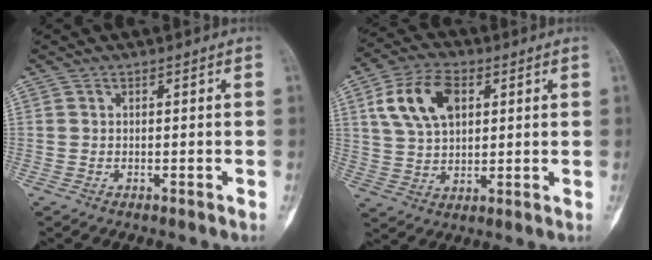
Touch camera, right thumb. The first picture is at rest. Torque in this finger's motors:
{"motor_torque": [1.19, 2.15, 0.57, -0.32, 0.11]}